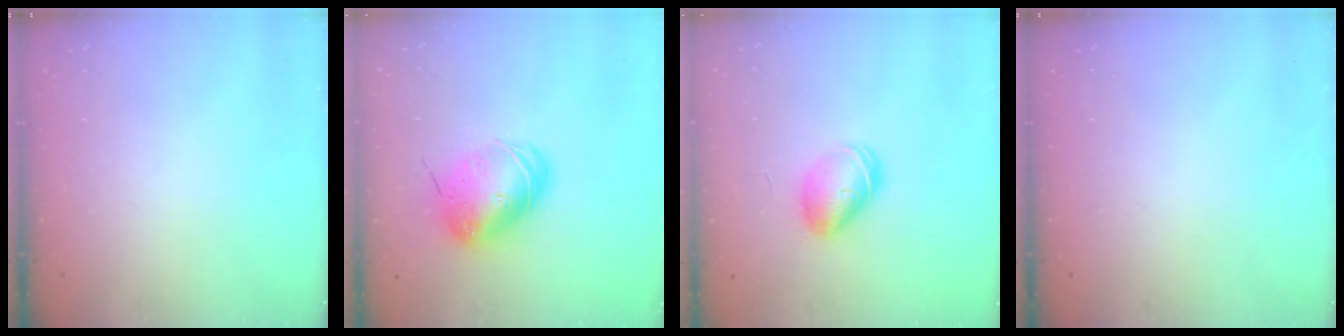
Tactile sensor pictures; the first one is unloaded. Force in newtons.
{"total": 10.8, "press": 10.6, "slide": 2.1}
{"total": 9.0, "press": 8.9, "slide": 1.4}
{"total": 0.0}